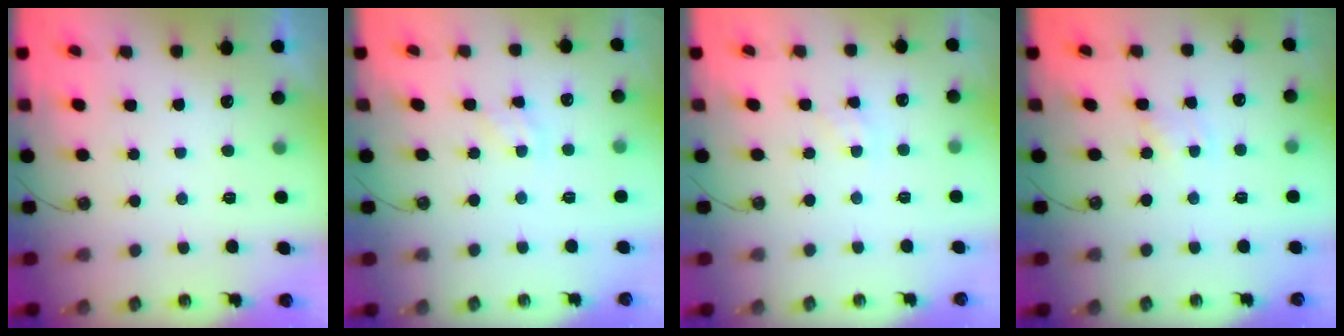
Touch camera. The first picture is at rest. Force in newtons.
{"total": 3.1, "press": 3.0, "slide": 0.3}
{"total": 1.8, "press": 1.8, "slide": 0.2}
{"total": 0.6, "press": 0.6, "slide": 0.1}